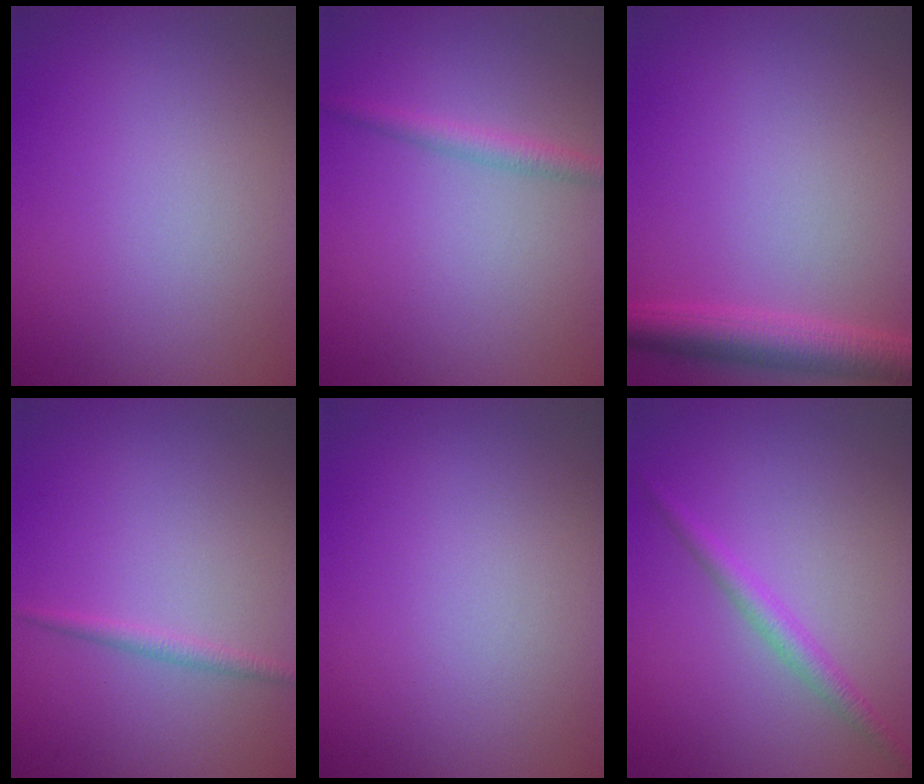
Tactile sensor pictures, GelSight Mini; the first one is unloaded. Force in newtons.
{"total": 1.8, "press": 1.8, "slide": 0.0}
{"total": 3.9, "press": 3.9, "slide": 0.2}
{"total": 1.1, "press": 1.1, "slide": 0.1}
{"total": 0.0}
{"total": 1.9, "press": 1.9, "slide": 0.1}